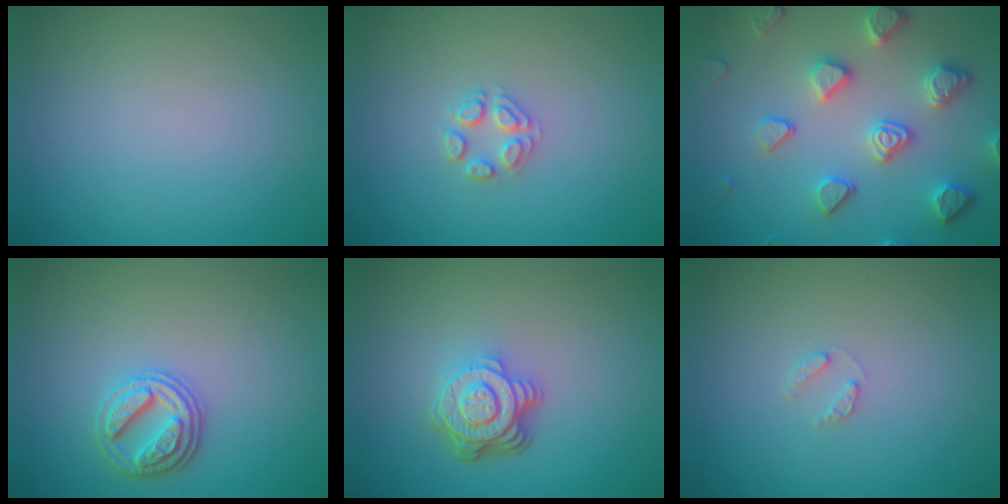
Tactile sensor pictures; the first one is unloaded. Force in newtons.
{"total": 2.0, "press": 2.0, "slide": 0.1}
{"total": 4.9, "press": 4.4, "slide": 2.3}
{"total": 2.9, "press": 2.8, "slide": 0.8}
{"total": 5.0, "press": 3.6, "slide": 3.6}
{"total": 0.9, "press": 0.9, "slide": 0.2}